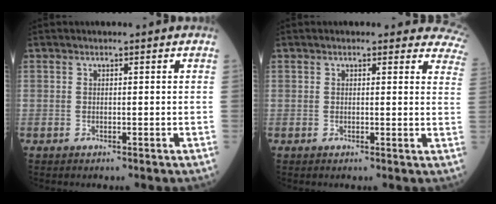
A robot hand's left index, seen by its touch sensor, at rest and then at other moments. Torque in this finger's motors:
{"motor_torque": [0.87, -1.13, 0.20, 0.01]}